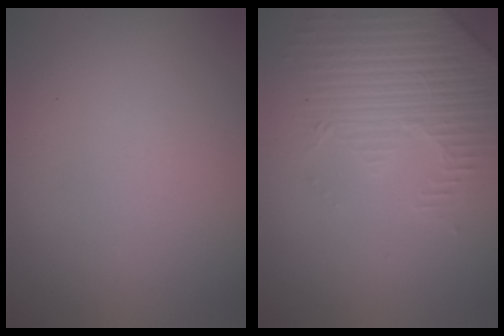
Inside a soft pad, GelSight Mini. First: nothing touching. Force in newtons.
{"total": 4.4, "press": 4.3, "slide": 1.0}